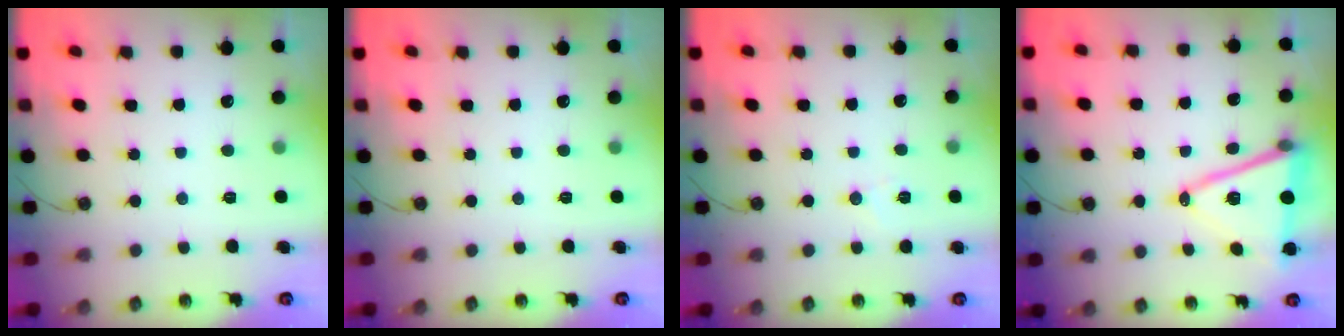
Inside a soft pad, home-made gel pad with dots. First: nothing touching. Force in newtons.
{"total": 0.0}
{"total": 4.8, "press": 4.7, "slide": 1.0}
{"total": 15.6, "press": 15.1, "slide": 3.9}